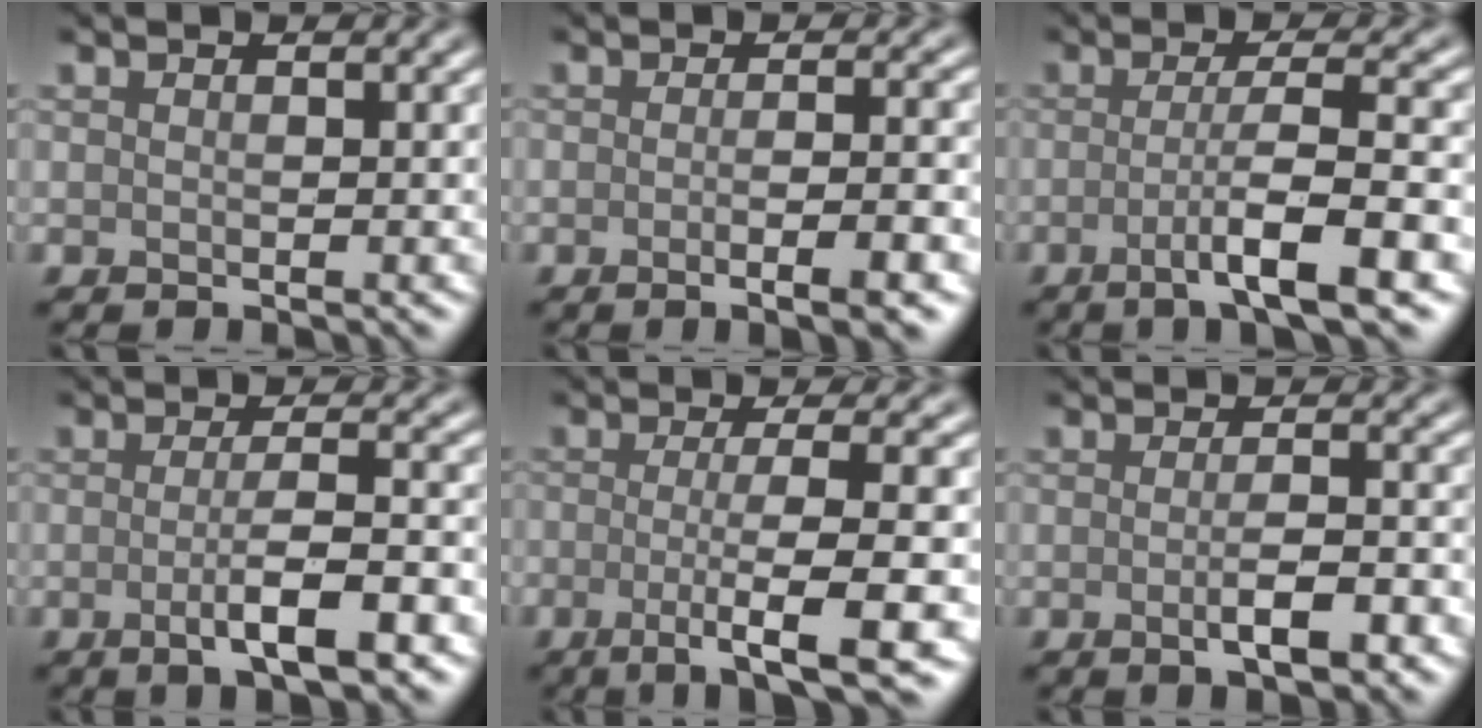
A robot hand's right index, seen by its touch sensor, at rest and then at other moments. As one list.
[{"total": 4.8, "force": [-1.6, 1.2, 4.4], "torque": [-0.056, -0.002, -0.023]}, {"total": 6.1, "force": [-2.1, 0.8, 5.7], "torque": [-0.089, 0.003, -0.043]}, {"total": 5.0, "force": [-1.5, 1.0, 4.6], "torque": [-0.077, -0.001, -0.025]}, {"total": 7.3, "force": [-2.9, 1.2, 6.6], "torque": [-0.099, -0.001, -0.055]}, {"total": 3.3, "force": [-1.0, 0.8, 3.0], "torque": [-0.053, -0.003, -0.015]}]